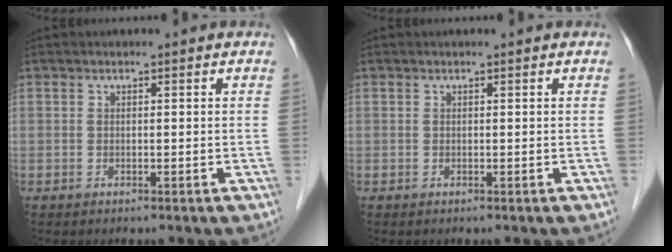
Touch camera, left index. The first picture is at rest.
{"total": 0.0}